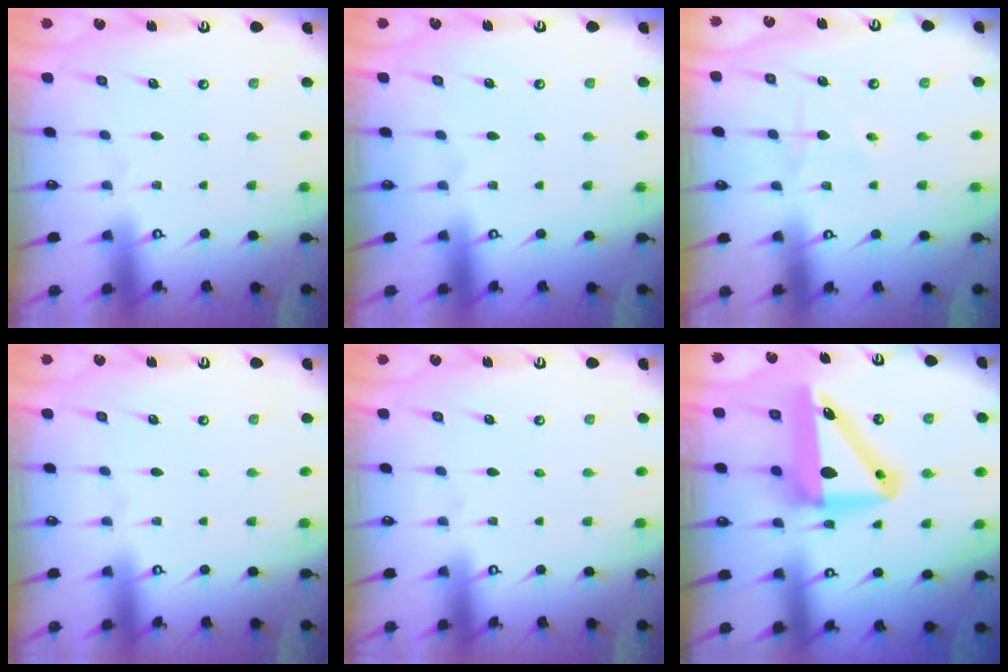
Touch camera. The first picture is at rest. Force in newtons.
{"total": 0.0}
{"total": 2.5, "press": 2.5, "slide": 0.3}
{"total": 0.0}
{"total": 0.0}
{"total": 13.9, "press": 13.4, "slide": 3.4}